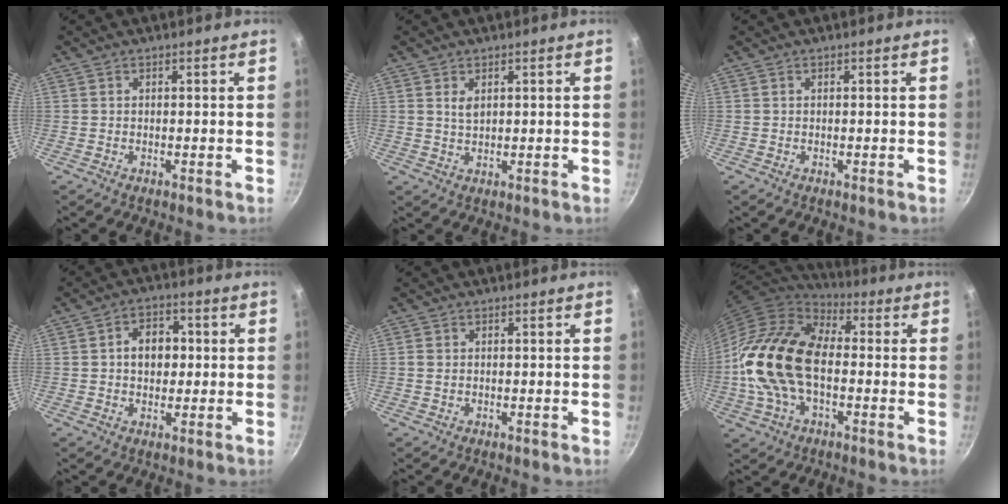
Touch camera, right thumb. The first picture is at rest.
{"total": 2.4, "force": [1.0, 1.4, 1.7], "torque": [-0.028, -0.004, 0.020]}
{"total": 0.0}
{"total": 6.7, "force": [0.5, 5.1, 4.4], "torque": [-0.037, 0.011, 0.001]}
{"total": 1.2, "force": [0.1, 1.0, 0.6], "torque": [-0.010, 0.003, 0.000]}
{"total": 20.1, "force": [-1.6, 12.5, 15.7], "torque": [-0.277, 0.029, -0.041]}